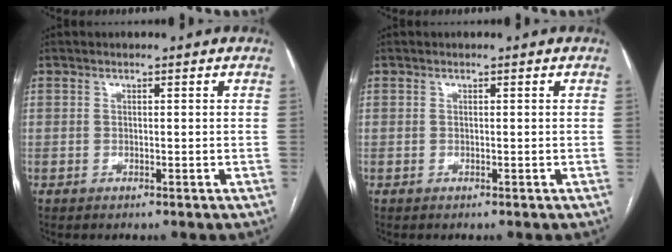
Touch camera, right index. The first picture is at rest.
{"total": 0.0}